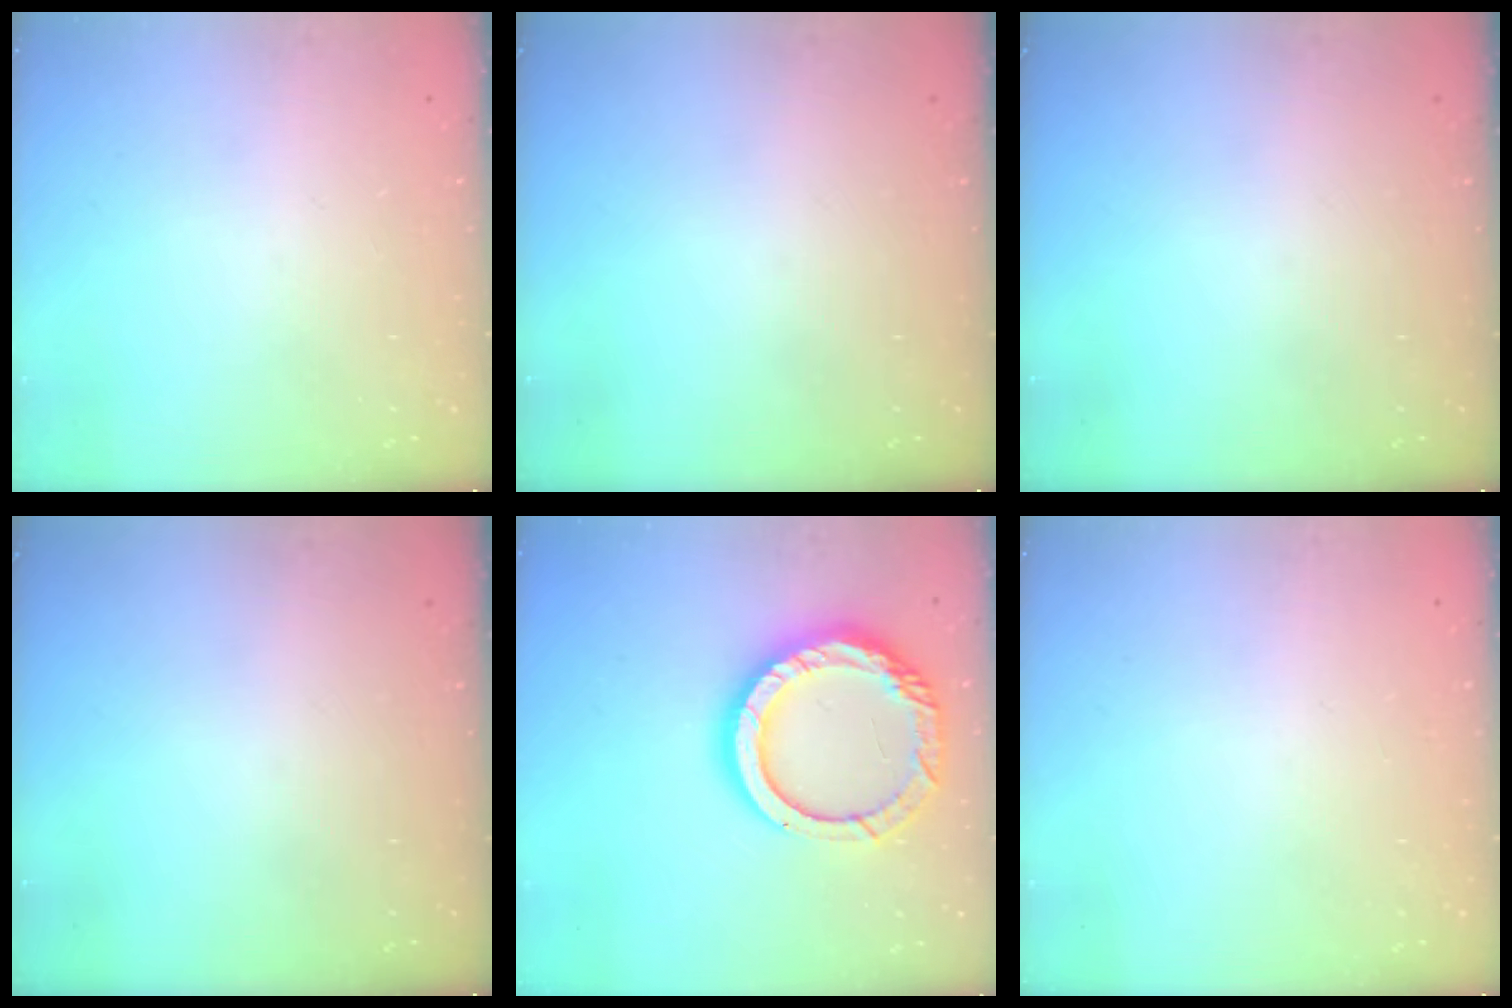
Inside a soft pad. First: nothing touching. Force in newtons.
{"total": 0.0}
{"total": 0.0}
{"total": 0.0}
{"total": 17.4, "press": 17.3, "slide": 1.6}
{"total": 2.4, "press": 2.4, "slide": 0.2}